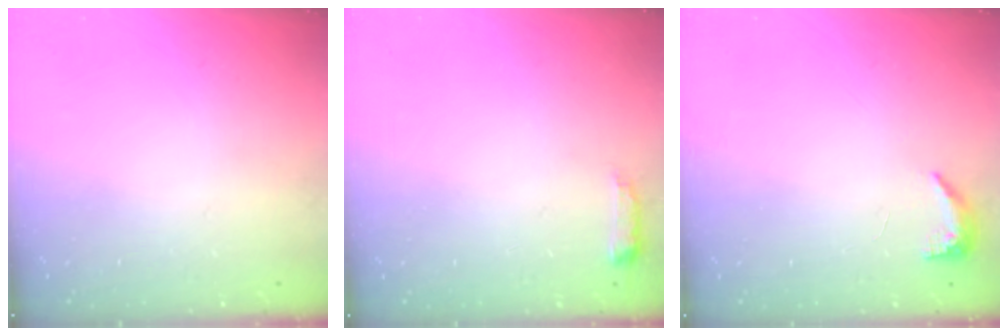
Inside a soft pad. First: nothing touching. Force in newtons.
{"total": 4.9, "press": 4.9, "slide": 0.8}
{"total": 8.5, "press": 5.7, "slide": 6.3}